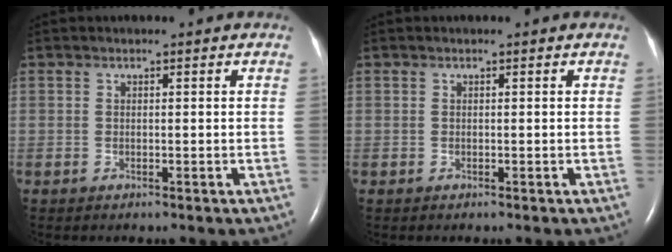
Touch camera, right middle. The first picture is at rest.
{"total": 0.0}